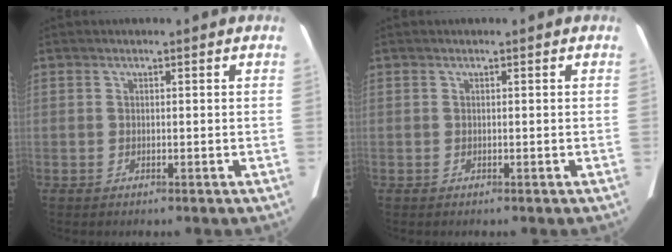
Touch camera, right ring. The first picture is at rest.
{"total": 0.0}